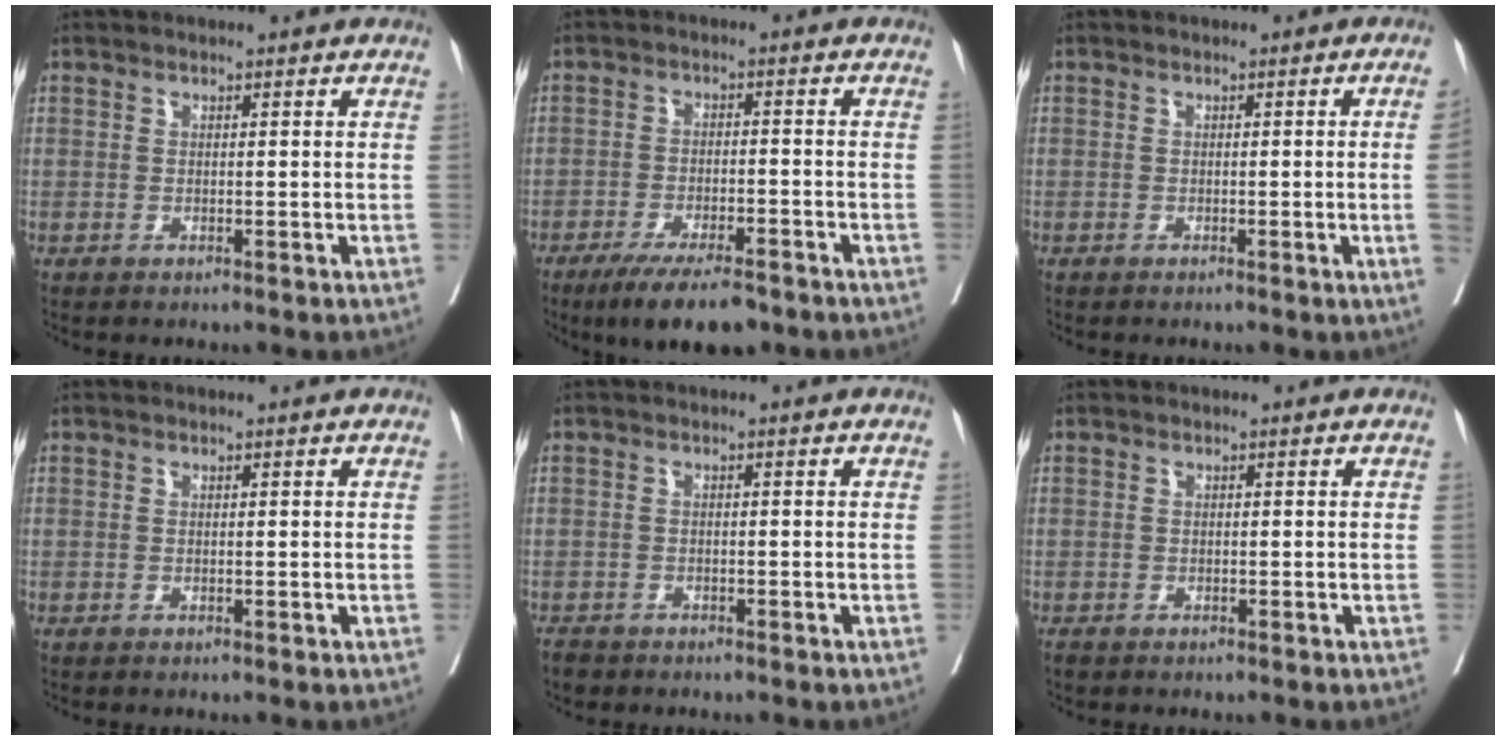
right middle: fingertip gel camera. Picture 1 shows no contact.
{"total": 9.2, "force": [-6.9, 2.3, 5.6], "torque": [-0.086, -0.014, -0.111]}
{"total": 3.0, "force": [-0.3, -1.3, 2.7], "torque": [-0.034, -0.005, -0.001]}
{"total": 0.0}
{"total": 2.4, "force": [-2.0, 1.2, 0.4], "torque": [-0.012, -0.002, -0.033]}
{"total": 0.8, "force": [-0.7, 0.4, 0.2], "torque": [-0.007, -0.002, -0.013]}